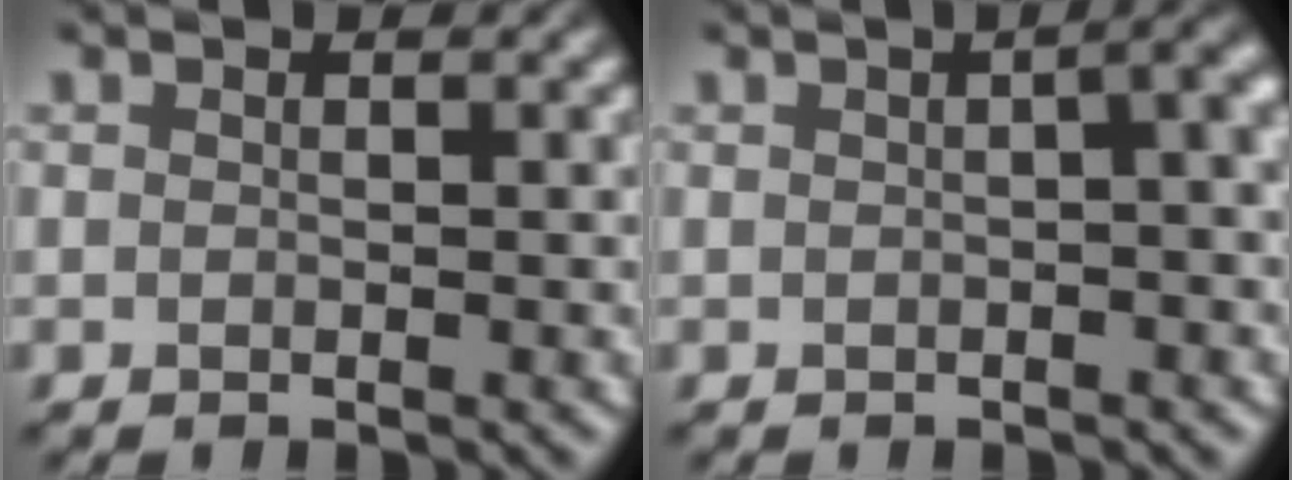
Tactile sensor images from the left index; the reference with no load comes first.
{"total": 6.7, "force": [1.2, 3.1, 5.8], "torque": [-0.032, 0.031, -0.004]}